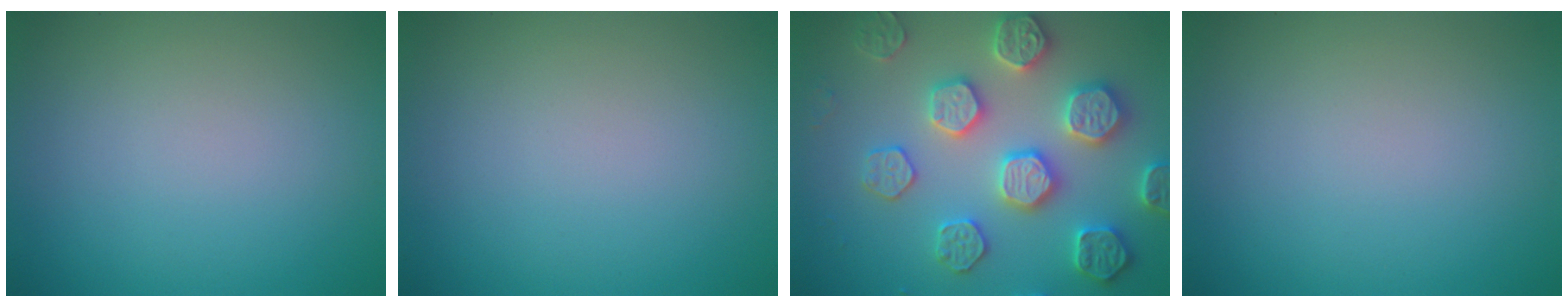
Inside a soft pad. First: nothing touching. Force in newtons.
{"total": 0.0}
{"total": 5.8, "press": 5.6, "slide": 1.3}
{"total": 0.0}